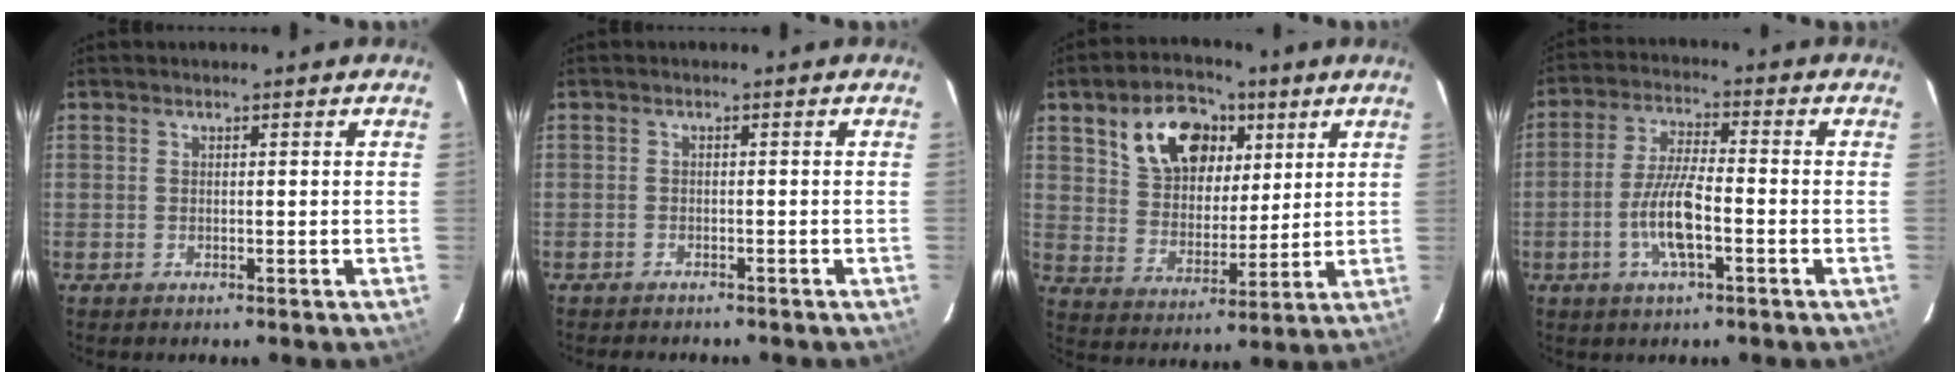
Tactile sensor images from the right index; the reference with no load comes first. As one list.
[{"total": 2.6, "force": [-2.3, 0.9, 0.6], "torque": [-0.017, -0.002, -0.035]}, {"total": 14.5, "force": [6.7, 9.5, 8.7], "torque": [-0.167, 0.037, 0.127]}, {"total": 8.3, "force": [-2.9, 1.8, 7.5], "torque": [-0.155, 0.001, -0.058]}]